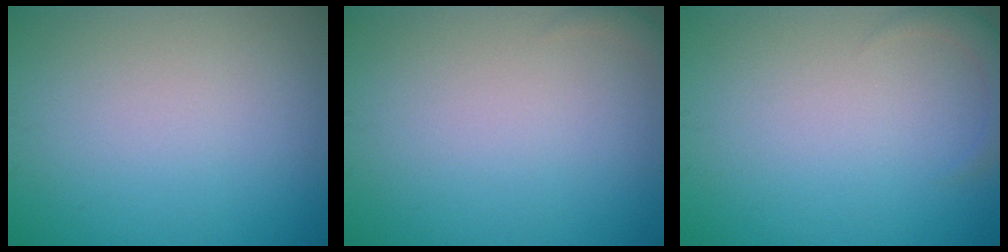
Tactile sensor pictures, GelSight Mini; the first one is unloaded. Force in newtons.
{"total": 0.7, "press": 0.7, "slide": 0.1}
{"total": 1.4, "press": 1.4, "slide": 0.1}